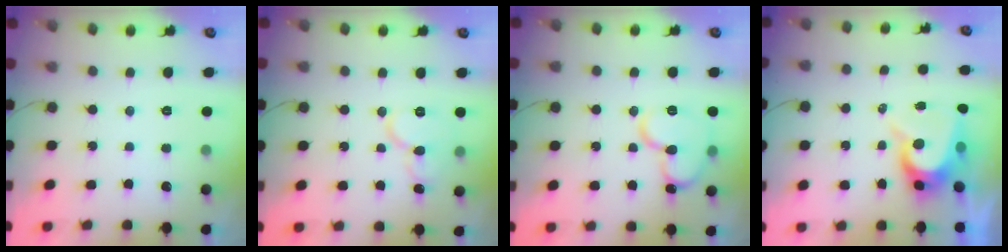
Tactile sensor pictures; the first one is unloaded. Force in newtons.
{"total": 9.0, "press": 8.9, "slide": 1.0}
{"total": 12.5, "press": 12.4, "slide": 1.2}
{"total": 7.7, "press": 7.7, "slide": 0.7}